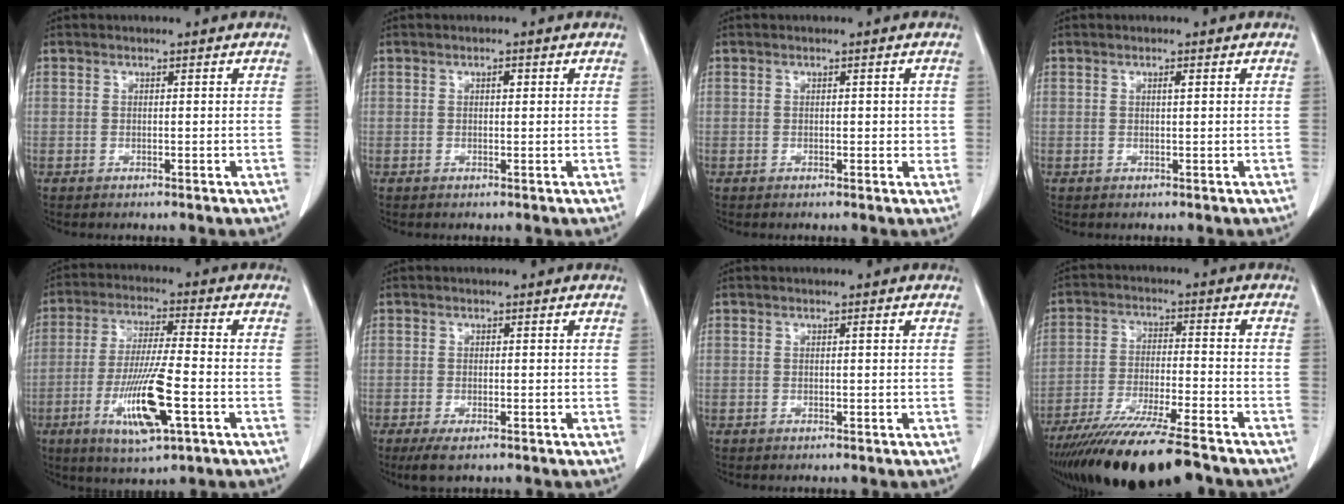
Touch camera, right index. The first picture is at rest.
{"total": 0.8, "force": [0.3, 0.3, 0.7], "torque": [-0.011, 0.001, 0.002]}
{"total": 2.2, "force": [0.1, 1.2, 1.8], "torque": [-0.019, 0.000, 0.001]}
{"total": 0.6, "force": [0.2, 0.0, 0.6], "torque": [-0.013, 0.000, 0.004]}
{"total": 12.1, "force": [-4.2, 1.2, 11.2], "torque": [-0.215, -0.018, -0.075]}
{"total": 3.1, "force": [-2.0, 0.9, 2.1], "torque": [-0.043, -0.007, -0.031]}
{"total": 0.0}
{"total": 18.0, "force": [-14.9, 1.1, 10.0], "torque": [-0.172, -0.041, -0.249]}